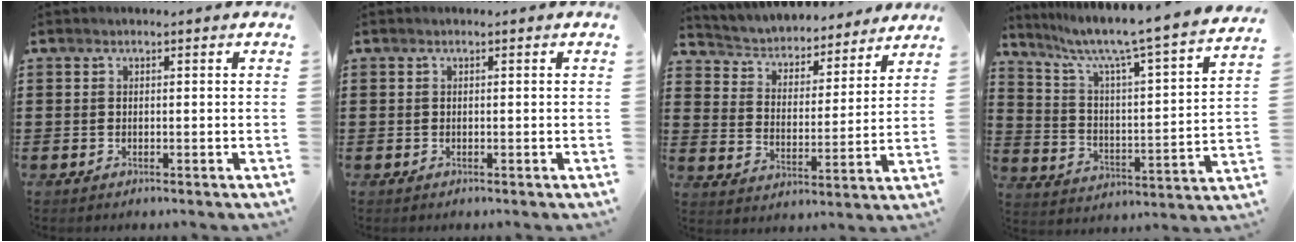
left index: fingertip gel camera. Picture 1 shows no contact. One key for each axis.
{"total": 0.0}
{"total": 4.0, "fx": 4.0, "fy": 0.7, "fz": 0.1, "tx": -0.028, "ty": -0.034, "tz": 0.061}
{"total": 6.0, "fx": 5.0, "fy": -0.2, "fz": 3.3, "tx": -0.089, "ty": -0.052, "tz": 0.073}